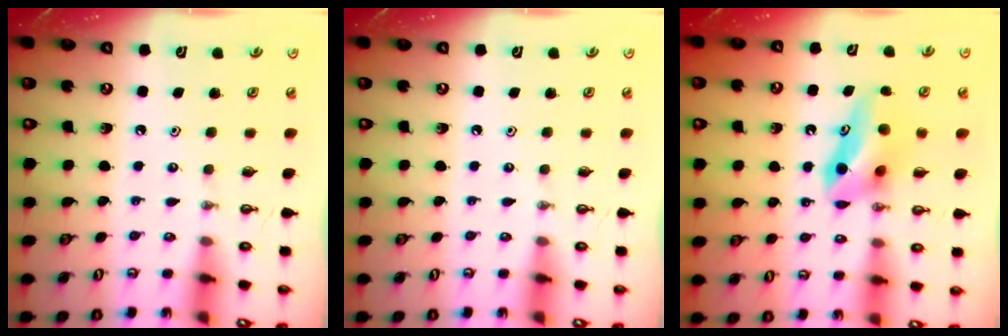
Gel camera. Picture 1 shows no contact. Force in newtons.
{"total": 0.0}
{"total": 8.3, "press": 8.1, "slide": 1.8}